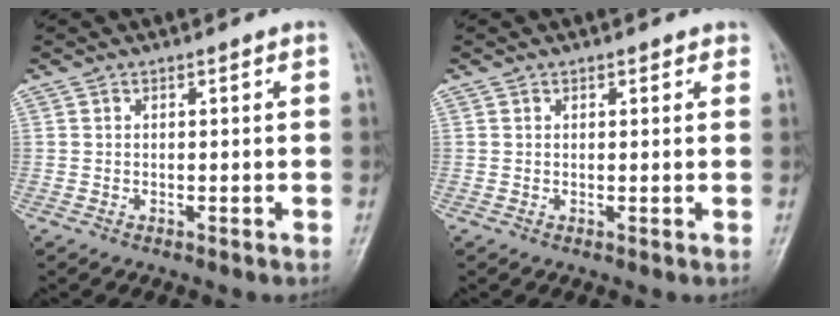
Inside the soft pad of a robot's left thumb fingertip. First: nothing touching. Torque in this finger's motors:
{"motor_torque": [-0.11, -0.02, -0.39, 0.13, -0.02]}